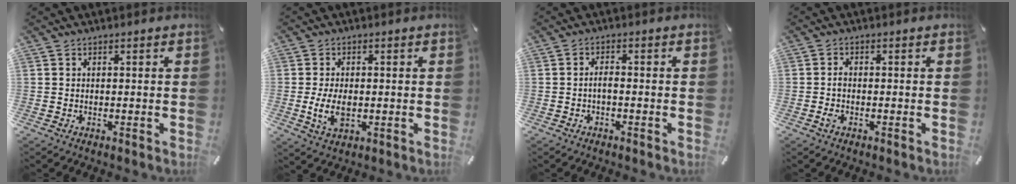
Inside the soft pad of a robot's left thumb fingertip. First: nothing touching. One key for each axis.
{"total": 6.3, "fx": -0.6, "fy": 3.8, "fz": 5.0, "tx": -0.113, "ty": -0.002, "tz": -0.013}
{"total": 2.1, "fx": -1.0, "fy": 0.6, "fz": 1.8, "tx": -0.040, "ty": 0.002, "tz": -0.021}
{"total": 1.6, "fx": -0.7, "fy": 0.6, "fz": 1.3, "tx": -0.032, "ty": -0.001, "tz": -0.016}